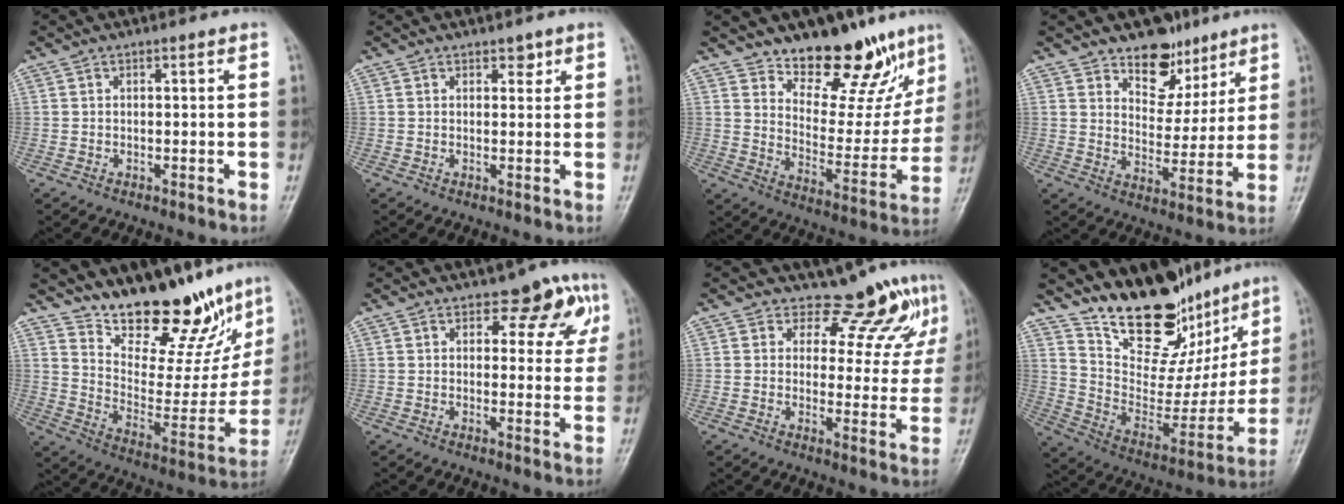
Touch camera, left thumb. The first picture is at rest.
{"total": 1.6, "force": [1.1, 1.0, 0.7], "torque": [0.006, -0.005, 0.011]}
{"total": 17.9, "force": [13.2, 8.0, 9.2], "torque": [-0.060, -0.096, 0.198]}
{"total": 10.0, "force": [7.2, 6.1, 3.4], "torque": [-0.011, -0.043, 0.117]}
{"total": 21.3, "force": [17.3, 8.0, 9.6], "torque": [-0.093, -0.107, 0.263]}
{"total": 8.2, "force": [4.3, 4.6, 5.2], "torque": [-0.018, -0.013, 0.048]}
{"total": 9.2, "force": [7.8, 3.9, 2.8], "torque": [-0.001, -0.063, 0.087]}
{"total": 22.3, "force": [16.5, 10.3, 11.0], "torque": [-0.107, -0.093, 0.271]}